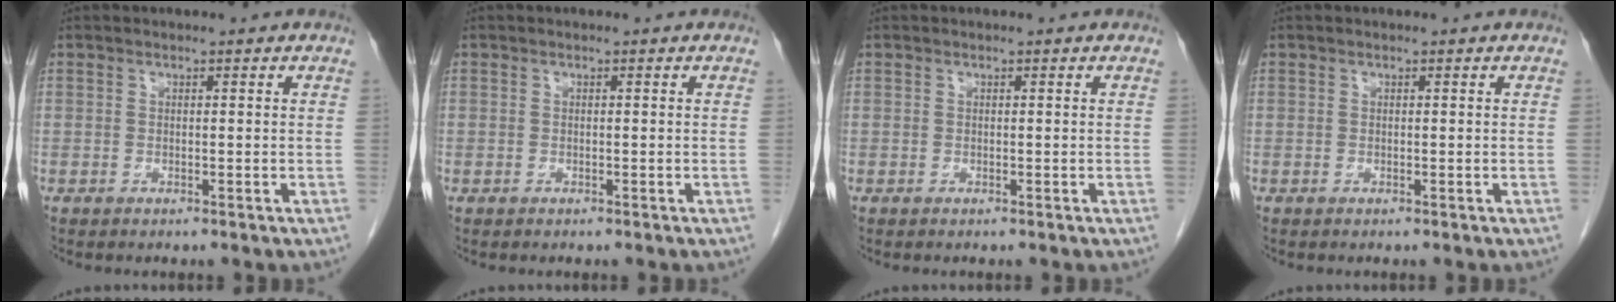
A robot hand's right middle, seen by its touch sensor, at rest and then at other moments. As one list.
[{"total": 0.0}, {"total": 0.0}, {"total": 0.0}]